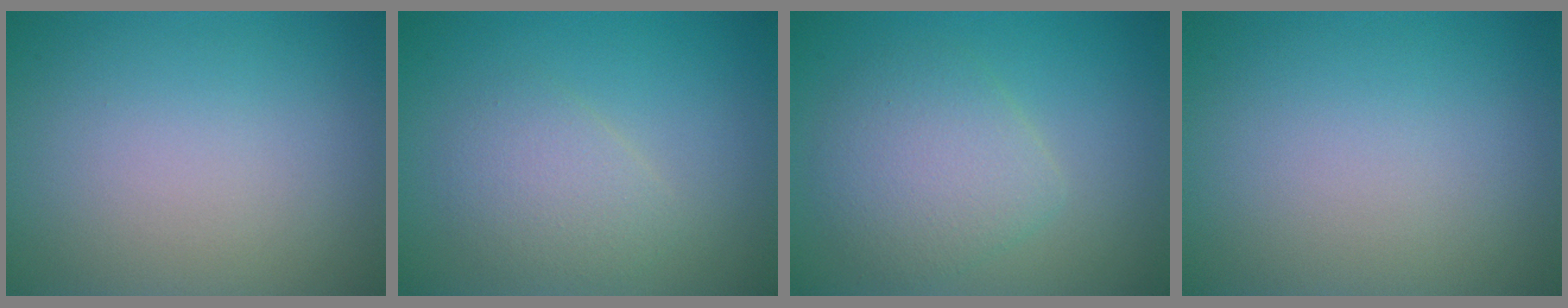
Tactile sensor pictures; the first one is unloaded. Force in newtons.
{"total": 2.6, "press": 2.6, "slide": 0.1}
{"total": 3.9, "press": 3.9, "slide": 0.2}
{"total": 0.0}